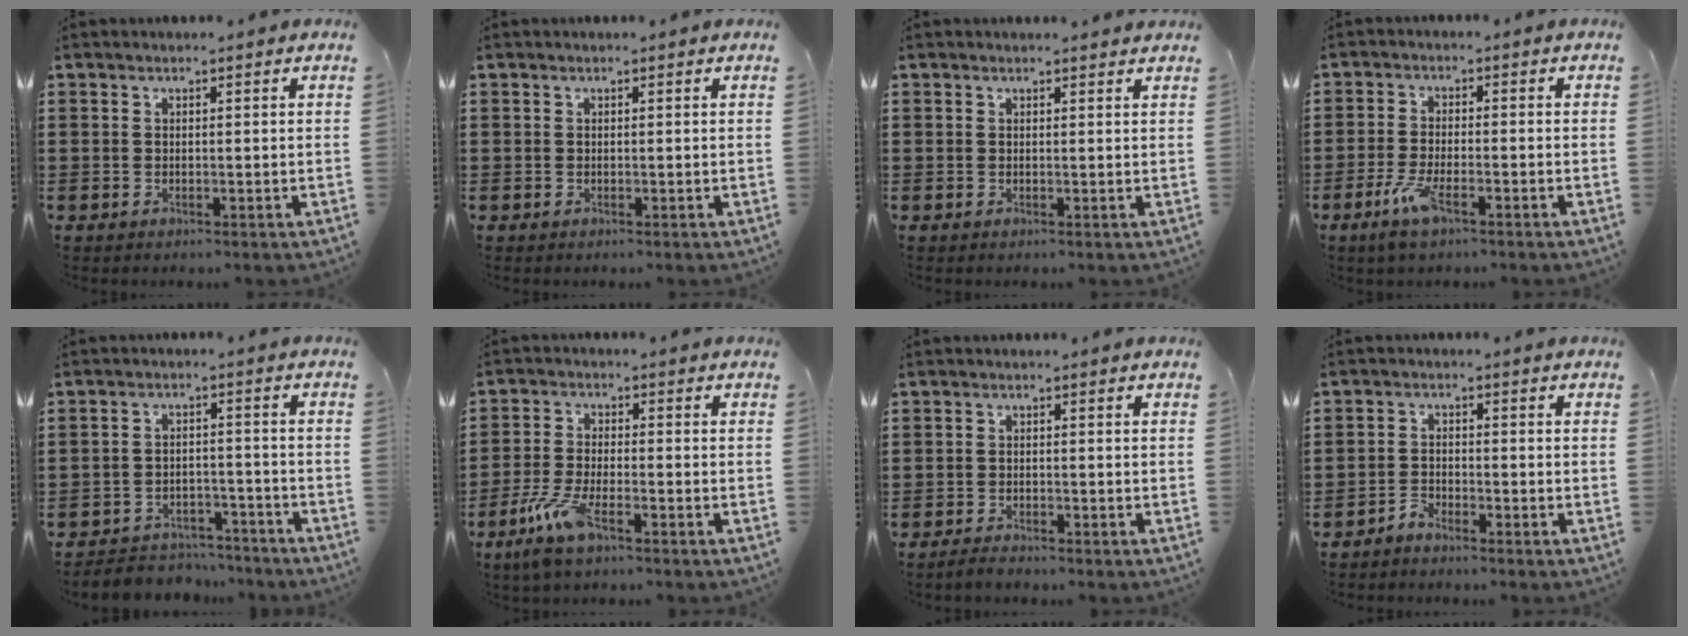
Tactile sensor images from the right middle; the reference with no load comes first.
{"total": 0.0}
{"total": 0.6, "force": [0.5, 0.1, 0.2], "torque": [0.002, -0.004, 0.008]}
{"total": 4.9, "force": [-2.6, 1.4, 3.9], "torque": [-0.097, -0.008, -0.053]}
{"total": 4.2, "force": [-4.1, 0.9, 0.0], "torque": [-0.008, 0.003, -0.086]}
{"total": 6.5, "force": [-3.9, 1.6, 5.0], "torque": [-0.120, -0.013, -0.077]}
{"total": 1.7, "force": [-1.7, 0.1, 0.4], "torque": [-0.012, -0.002, -0.033]}
{"total": 2.2, "force": [-2.2, 0.2, 0.2], "torque": [-0.011, 0.002, -0.047]}